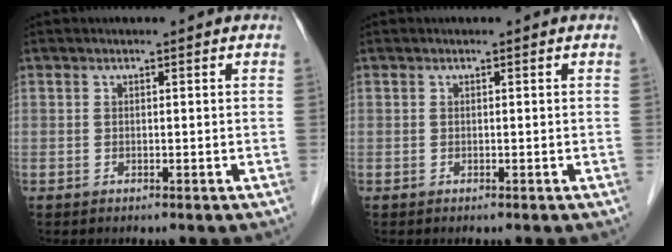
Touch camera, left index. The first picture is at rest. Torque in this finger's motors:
{"motor_torque": [0.00, 0.00, 0.00, 0.00]}